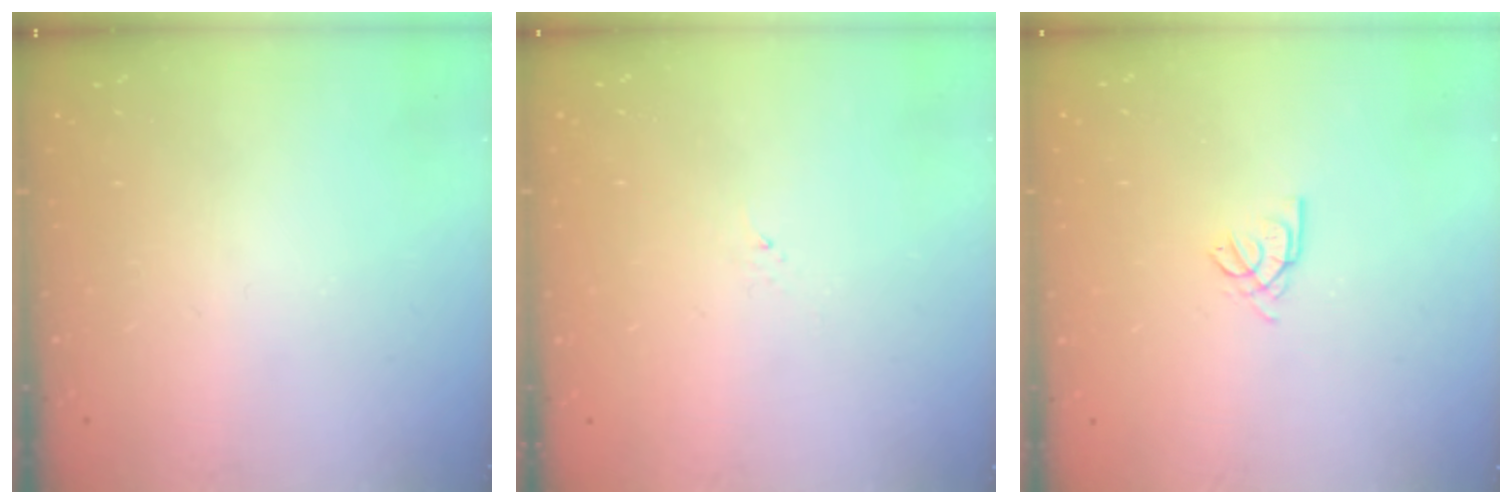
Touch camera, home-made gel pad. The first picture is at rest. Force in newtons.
{"total": 1.2, "press": 1.1, "slide": 0.2}
{"total": 2.2, "press": 2.2, "slide": 0.6}